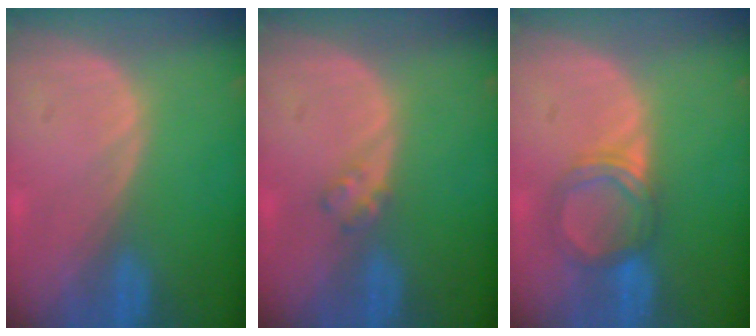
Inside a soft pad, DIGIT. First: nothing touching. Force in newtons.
{"total": 1.7, "press": 1.7, "slide": 0.3}
{"total": 4.7, "press": 4.4, "slide": 1.7}